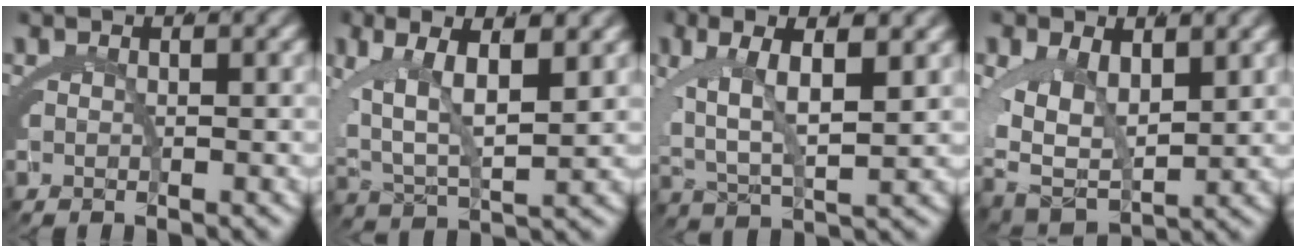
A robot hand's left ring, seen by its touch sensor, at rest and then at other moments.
{"total": 7.4, "force": [1.3, 4.1, 5.9], "torque": [-0.116, -0.012, 0.034]}
{"total": 6.7, "force": [1.4, 3.2, 5.8], "torque": [-0.109, -0.008, 0.032]}
{"total": 7.9, "force": [-0.5, 5.9, 5.3], "torque": [-0.129, -0.042, 0.008]}